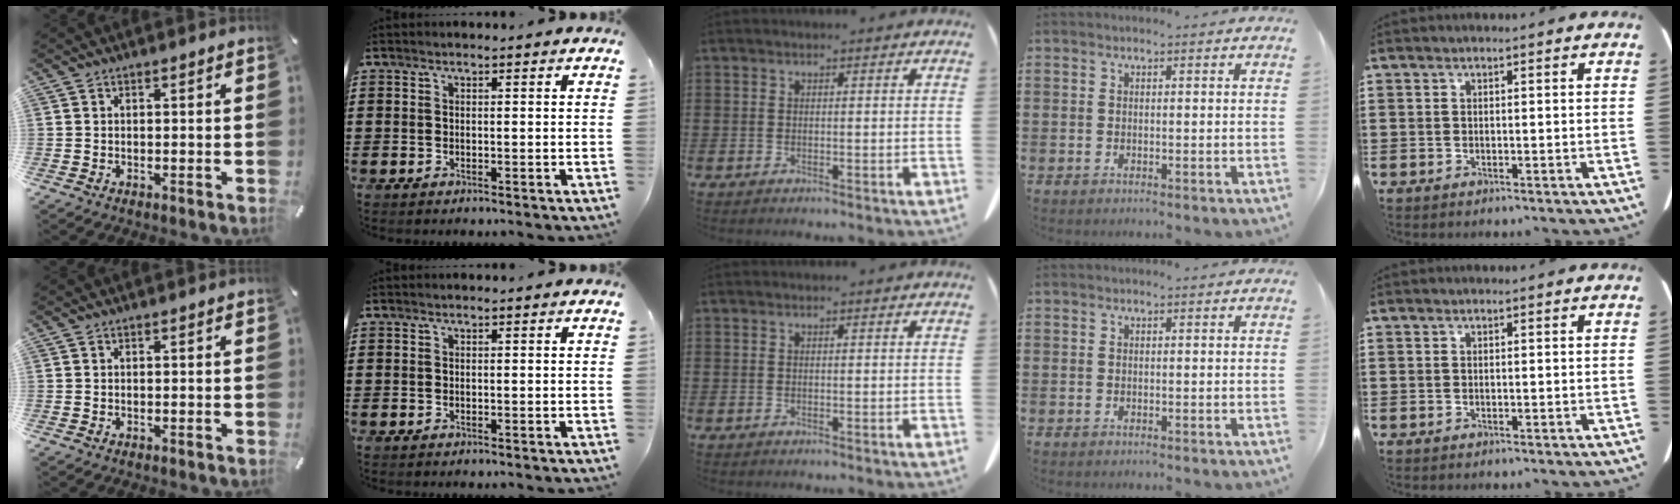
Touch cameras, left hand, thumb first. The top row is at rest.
{}